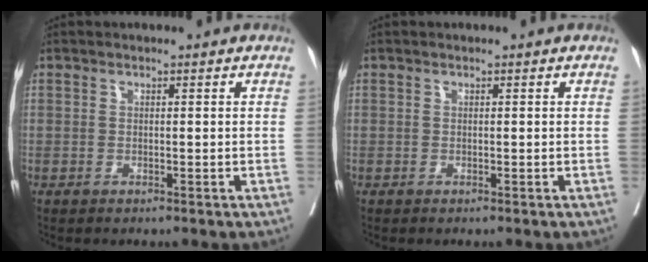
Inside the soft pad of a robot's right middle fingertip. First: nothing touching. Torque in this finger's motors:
{"motor_torque": [0.05, -0.04, 0.01, 0.01]}